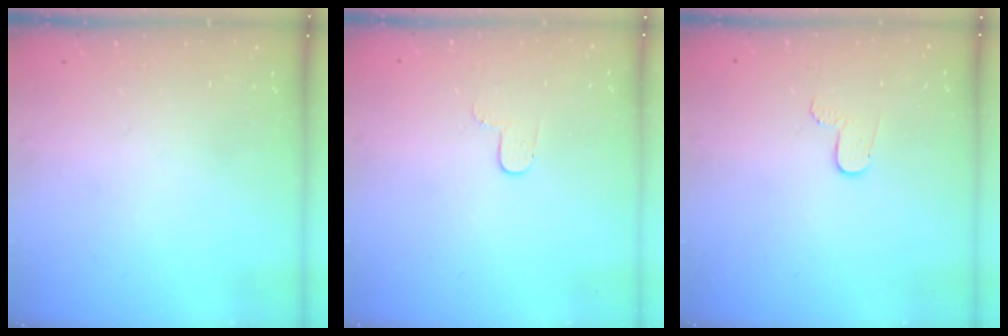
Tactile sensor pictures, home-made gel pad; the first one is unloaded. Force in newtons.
{"total": 3.4, "press": 3.4, "slide": 0.4}
{"total": 4.9, "press": 4.8, "slide": 0.4}